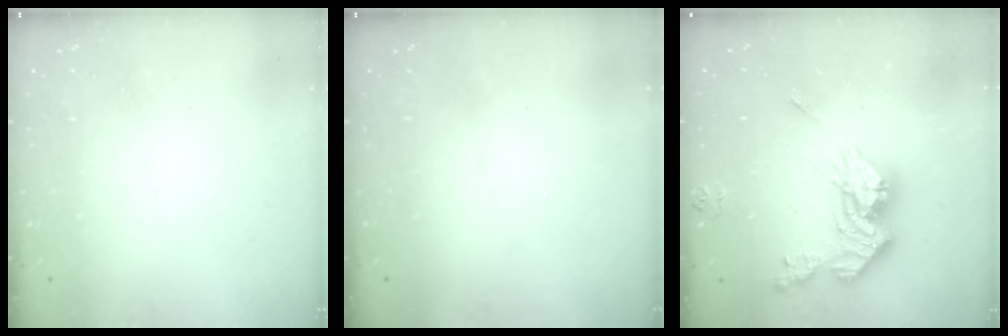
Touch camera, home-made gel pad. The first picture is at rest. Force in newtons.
{"total": 0.0}
{"total": 15.5, "press": 15.4, "slide": 1.7}